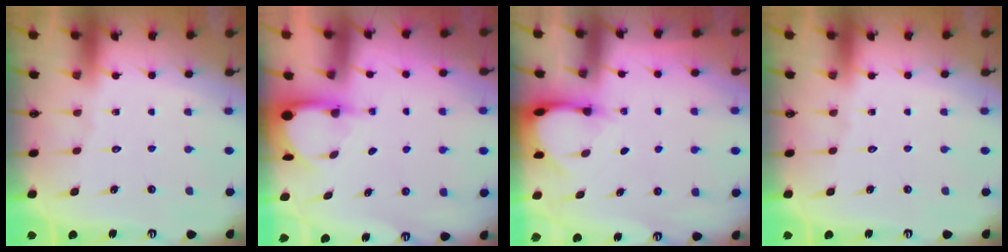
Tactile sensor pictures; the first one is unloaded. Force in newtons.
{"total": 3.5, "press": 3.5, "slide": 0.2}
{"total": 3.6, "press": 3.6, "slide": 0.1}
{"total": 0.0}